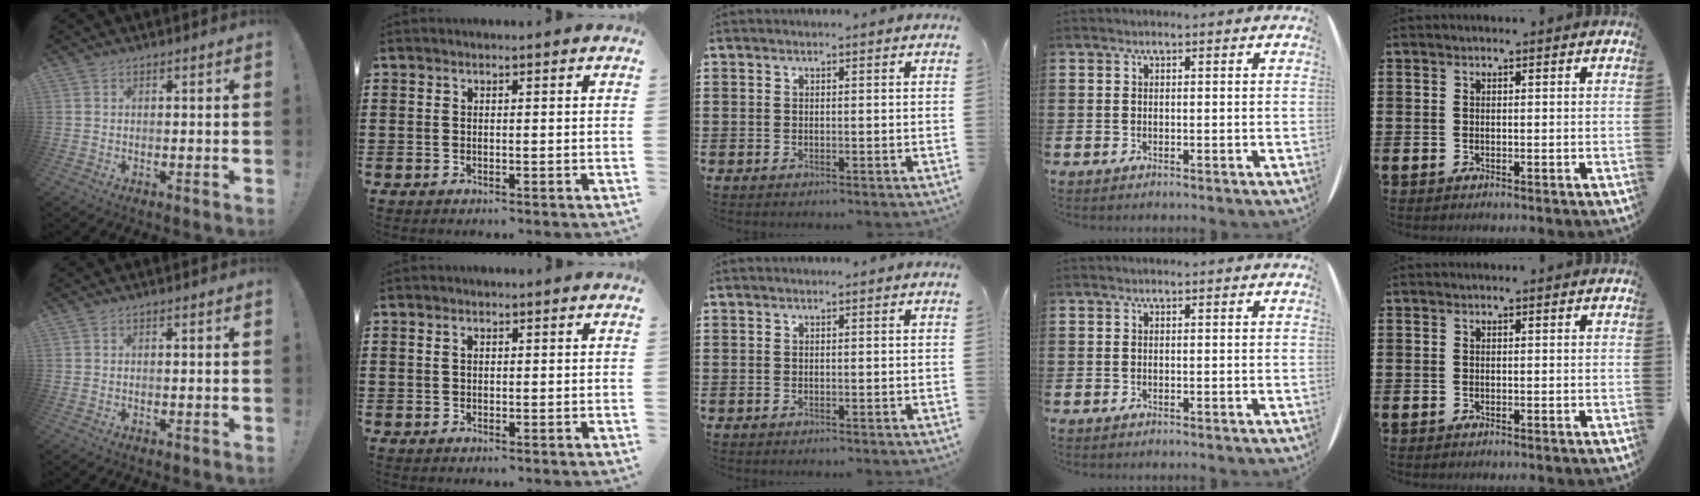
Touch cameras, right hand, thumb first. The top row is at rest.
{"index": {"total": 1.0, "force": [0.3, 0.7, 0.6], "torque": [-0.014, 0.007, 0.005]}}